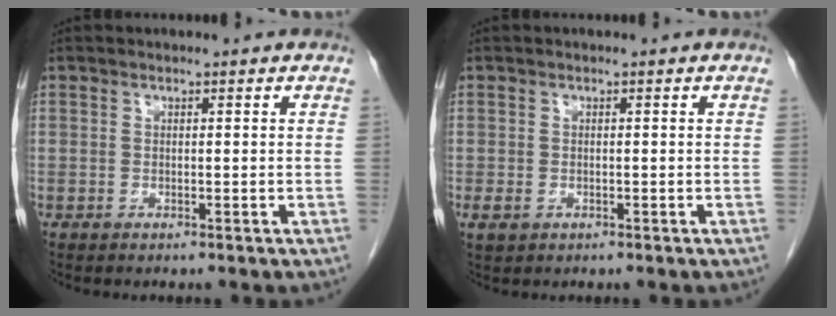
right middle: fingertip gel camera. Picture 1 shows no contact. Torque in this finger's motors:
{"motor_torque": [0.19, -0.01, 0.12, 0.03]}